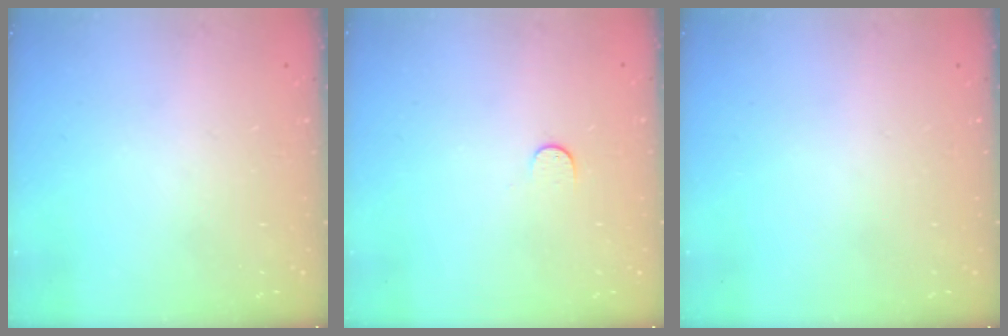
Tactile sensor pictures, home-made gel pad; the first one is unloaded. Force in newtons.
{"total": 3.9, "press": 3.9, "slide": 0.5}
{"total": 0.0}